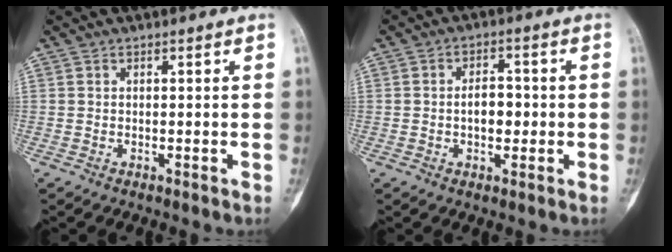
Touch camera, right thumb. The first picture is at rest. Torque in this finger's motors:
{"motor_torque": [0.86, 0.79, 0.38, -0.46, 0.25]}